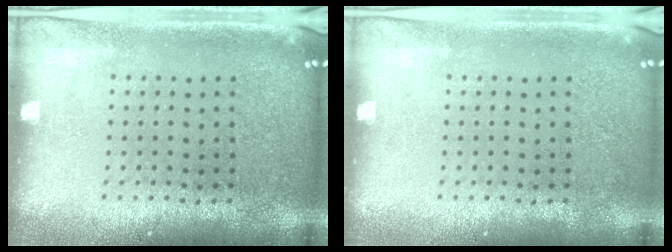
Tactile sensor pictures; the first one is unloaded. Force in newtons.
{"total": 0.0}